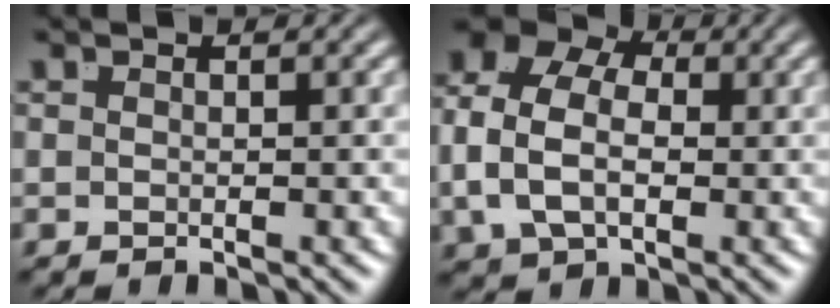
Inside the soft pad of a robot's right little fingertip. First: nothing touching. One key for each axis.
{"total": 10.2, "fx": 1.7, "fy": 8.0, "fz": 6.1, "tx": -0.124, "ty": 0.010, "tz": 0.015}